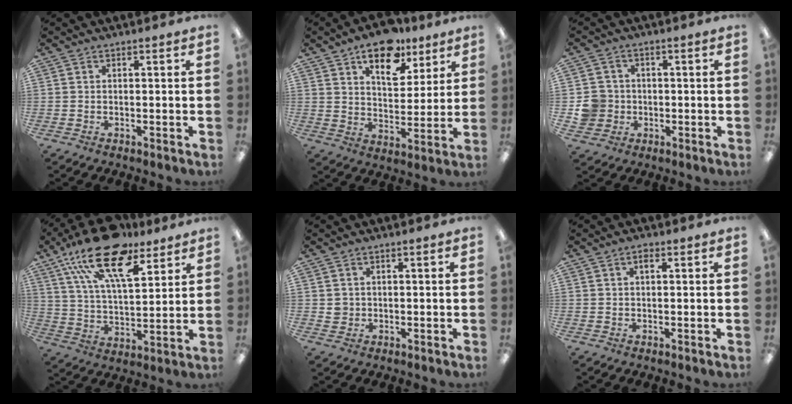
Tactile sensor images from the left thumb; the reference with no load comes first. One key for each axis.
{"total": 14.7, "fx": 9.9, "fy": 7.7, "fz": 7.7, "tx": -0.097, "ty": -0.051, "tz": 0.172}
{"total": 6.9, "fx": -0.6, "fy": 6.6, "fz": 2.0, "tx": -0.053, "ty": 0.016, "tz": -0.006}
{"total": 20.5, "fx": 13.8, "fy": 8.3, "fz": 12.7, "tx": -0.225, "ty": -0.069, "tz": 0.243}
{"total": 2.0, "fx": 0.5, "fy": 2.0, "fz": 0.3, "tx": -0.009, "ty": 0.003, "tz": 0.008}
{"total": 1.7, "fx": 0.7, "fy": 0.8, "fz": 1.3, "tx": -0.021, "ty": 0.002, "tz": 0.010}